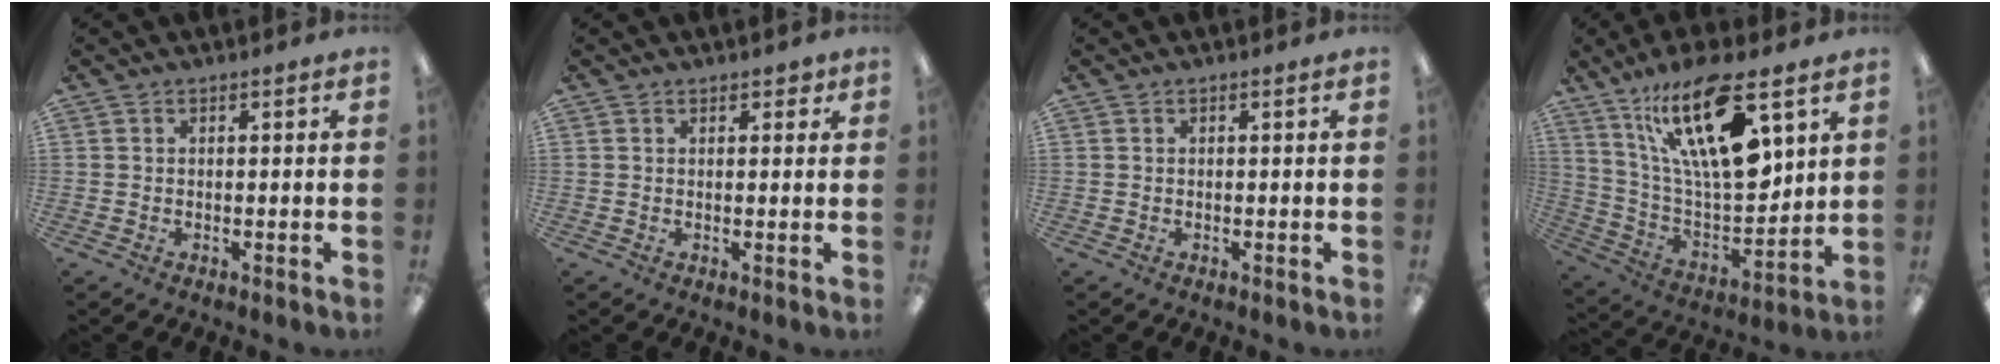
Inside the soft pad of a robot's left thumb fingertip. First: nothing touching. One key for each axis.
{"total": 1.7, "fx": 1.2, "fy": 1.0, "fz": 0.7, "tx": -0.007, "ty": -0.001, "tz": 0.019}
{"total": 0.0}
{"total": 23.5, "fx": 12.7, "fy": 8.0, "fz": 18.1, "tx": -0.326, "ty": -0.066, "tz": 0.206}